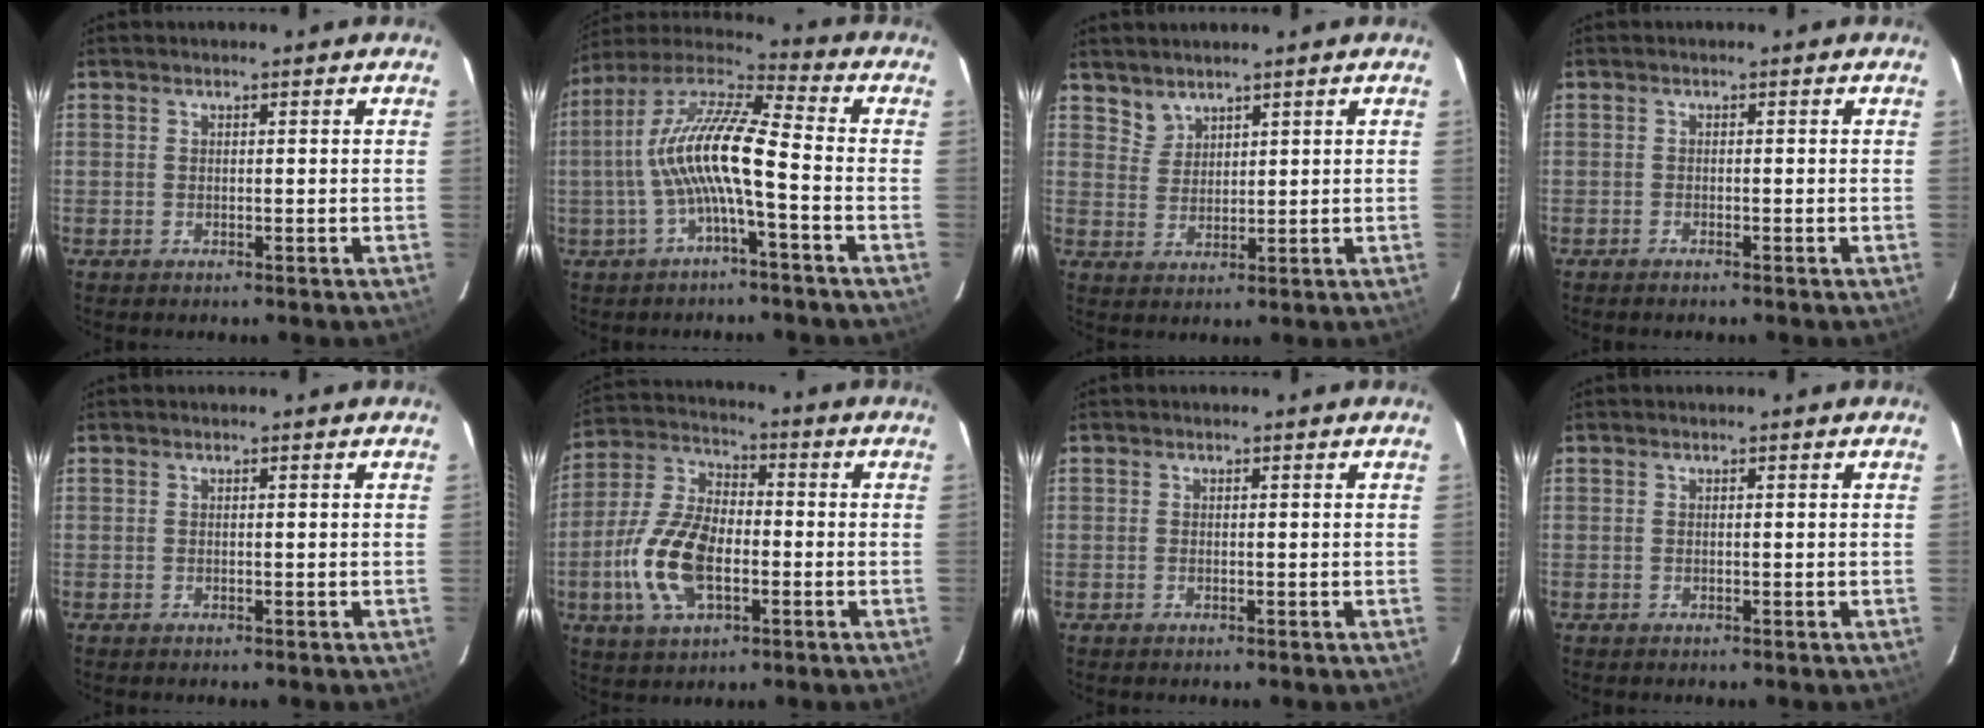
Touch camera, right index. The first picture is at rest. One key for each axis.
{"total": 13.0, "fx": -2.7, "fy": 1.9, "fz": 12.6, "tx": -0.247, "ty": 0.014, "tz": -0.053}
{"total": 3.1, "fx": 2.8, "fy": 1.3, "fz": -0.1, "tx": 0.006, "ty": 0.004, "tz": 0.057}
{"total": 0.8, "fx": -0.7, "fy": 0.1, "fz": 0.3, "tx": -0.010, "ty": 0.000, "tz": -0.016}
{"total": 0.0}
{"total": 14.6, "fx": -3.9, "fy": 7.6, "fz": 11.9, "tx": -0.258, "ty": 0.006, "tz": -0.072}
{"total": 0.0}
{"total": 0.0}